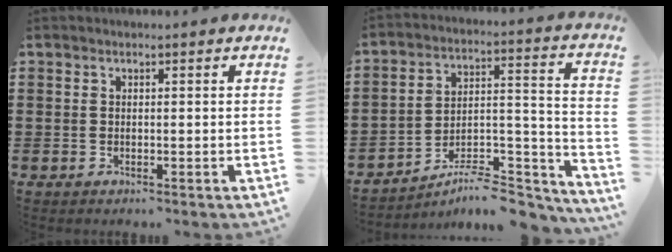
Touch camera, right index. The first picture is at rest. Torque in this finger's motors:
{"motor_torque": [-0.08, -0.12, -0.18, -0.21]}